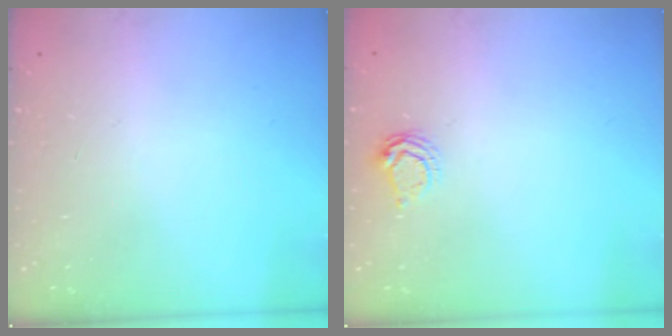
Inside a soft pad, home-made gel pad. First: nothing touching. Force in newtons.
{"total": 4.8, "press": 4.8, "slide": 0.5}